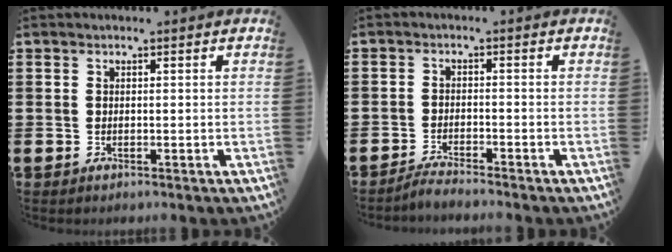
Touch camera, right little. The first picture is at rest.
{"total": 1.9, "force": [-1.8, -0.2, 0.5], "torque": [-0.008, 0.005, -0.036]}